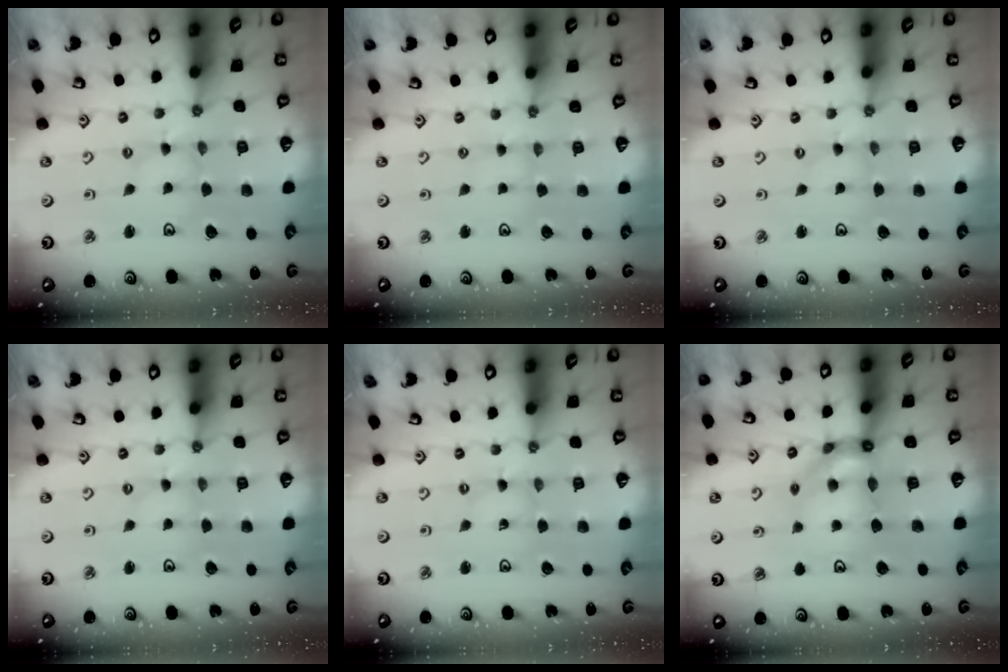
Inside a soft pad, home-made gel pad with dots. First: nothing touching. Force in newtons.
{"total": 1.3, "press": 1.3, "slide": 0.4}
{"total": 0.0}
{"total": 0.0}
{"total": 0.0}
{"total": 9.9, "press": 9.8, "slide": 1.0}